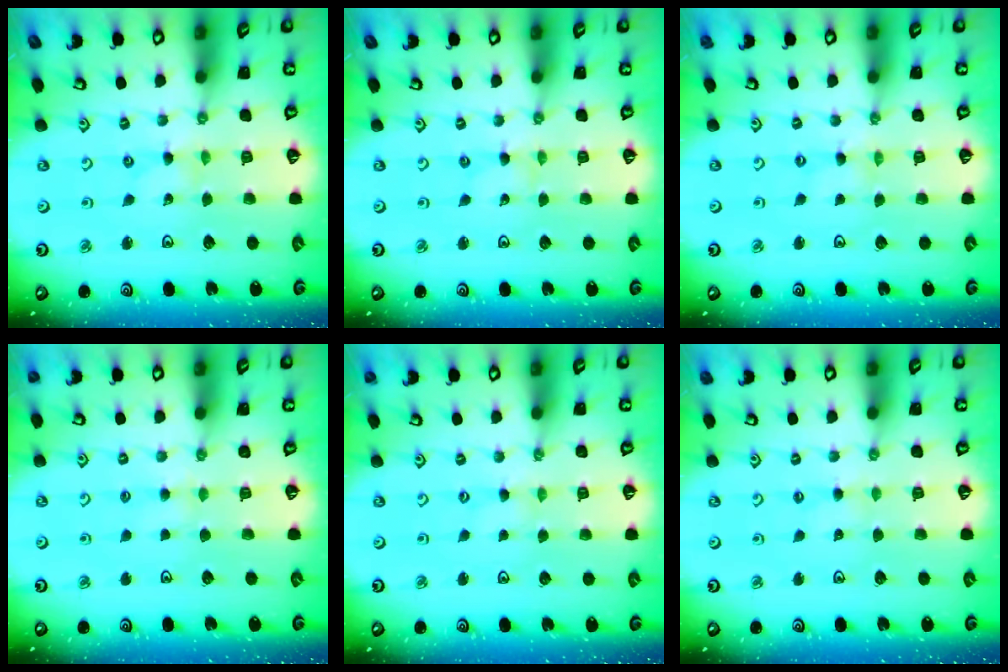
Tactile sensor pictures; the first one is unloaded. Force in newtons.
{"total": 0.0}
{"total": 0.0}
{"total": 3.0, "press": 3.0, "slide": 0.4}
{"total": 0.0}
{"total": 1.4, "press": 1.4, "slide": 0.2}